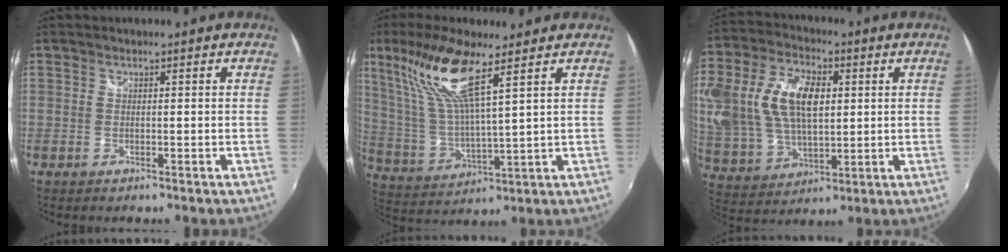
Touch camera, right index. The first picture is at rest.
{"total": 14.0, "force": [8.5, 1.8, 10.9], "torque": [-0.212, 0.014, 0.179]}
{"total": 20.8, "force": [4.2, 12.3, 16.2], "torque": [-0.350, 0.022, 0.088]}